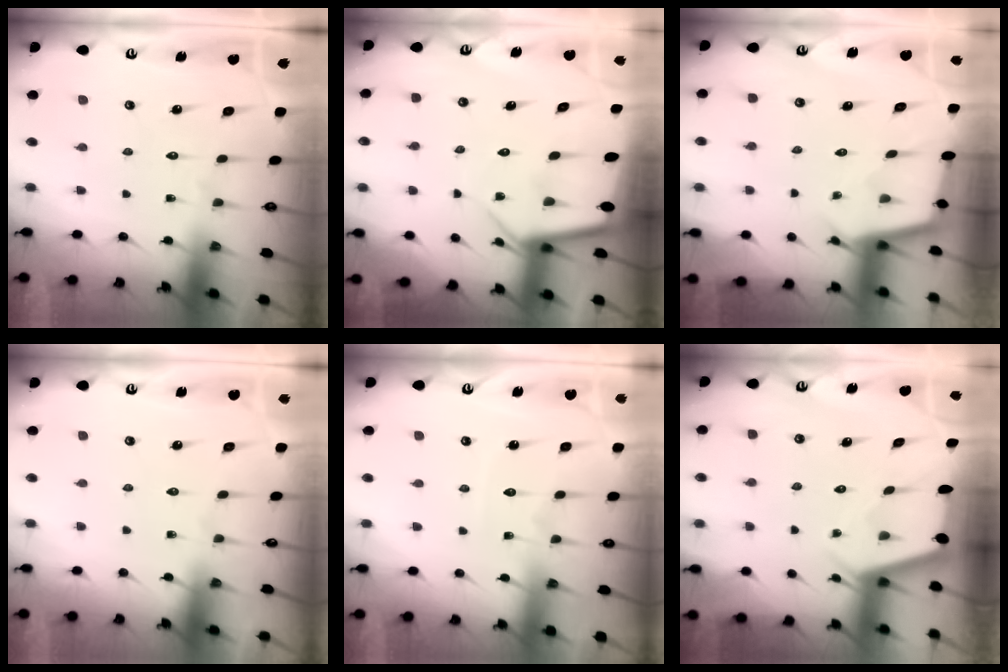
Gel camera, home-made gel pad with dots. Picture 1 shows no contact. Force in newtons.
{"total": 6.6, "press": 6.5, "slide": 0.6}
{"total": 2.5, "press": 2.5, "slide": 0.2}
{"total": 1.9, "press": 1.9, "slide": 0.3}
{"total": 4.6, "press": 4.6, "slide": 0.6}
{"total": 2.4, "press": 2.4, "slide": 0.3}